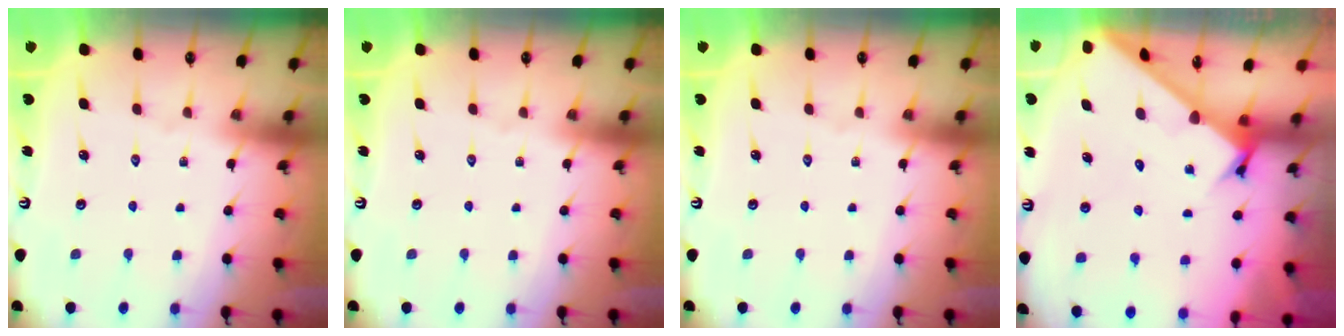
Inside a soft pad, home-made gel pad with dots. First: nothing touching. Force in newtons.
{"total": 0.0}
{"total": 0.0}
{"total": 2.6, "press": 2.6, "slide": 0.2}